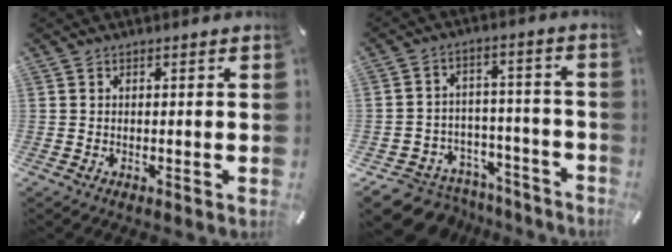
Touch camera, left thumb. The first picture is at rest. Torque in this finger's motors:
{"motor_torque": [-0.41, 0.57, 0.10, 0.26, 0.02]}